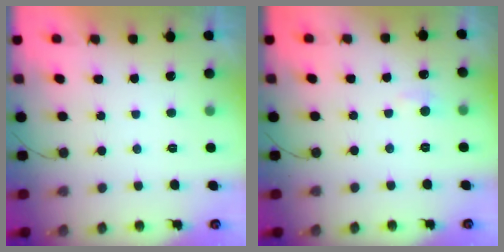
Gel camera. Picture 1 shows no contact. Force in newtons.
{"total": 5.4, "press": 5.3, "slide": 0.8}